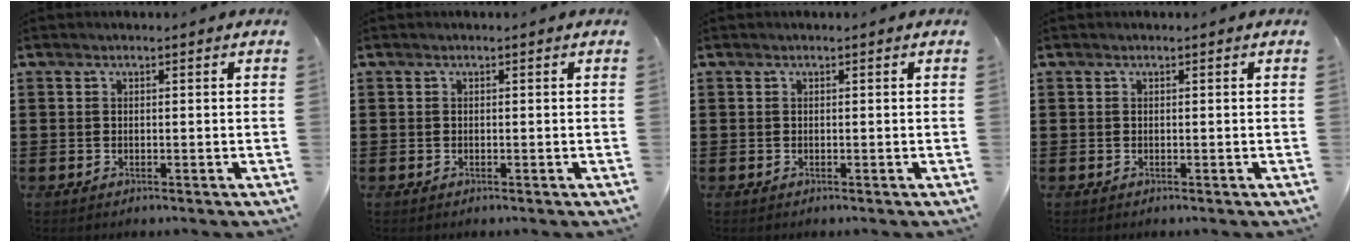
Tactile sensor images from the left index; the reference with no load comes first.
{"total": 0.0}
{"total": 0.0}
{"total": 0.0}